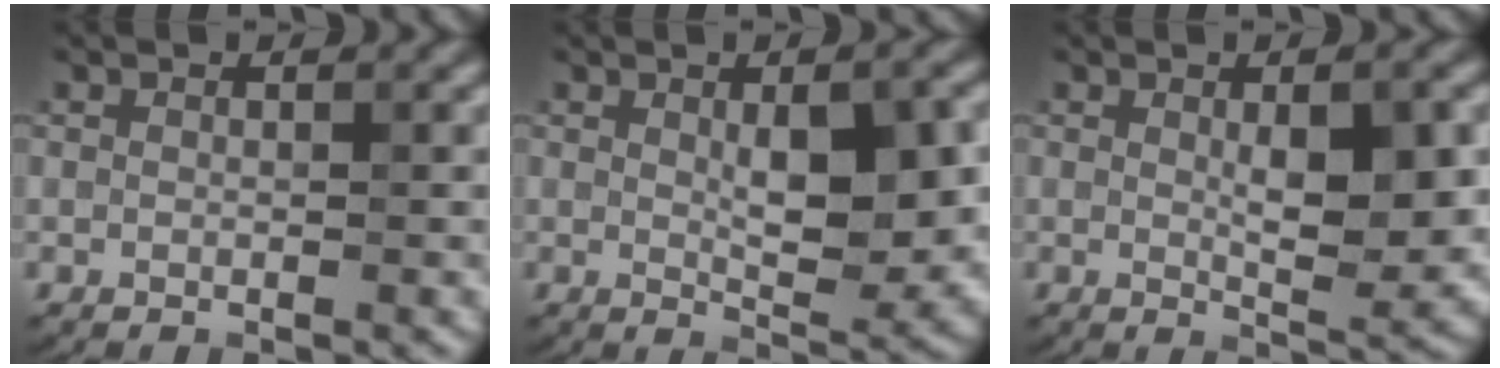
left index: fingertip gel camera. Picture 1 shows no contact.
{"total": 5.7, "force": [0.8, 2.0, 5.3], "torque": [-0.082, -0.004, 0.018]}
{"total": 5.0, "force": [0.6, 1.5, 4.8], "torque": [-0.076, -0.005, 0.014]}